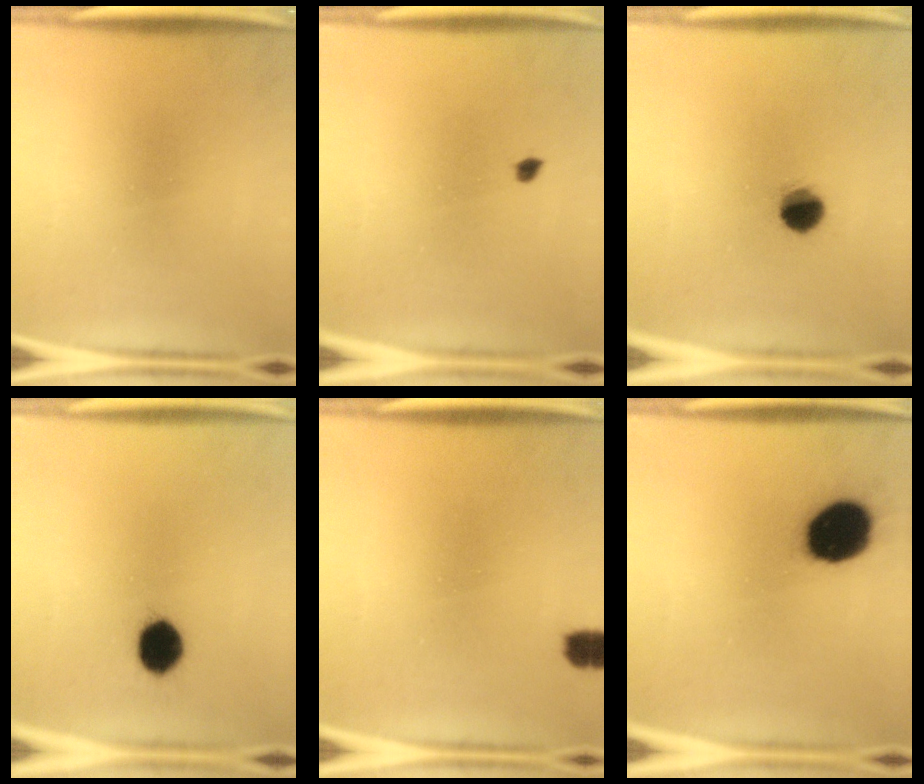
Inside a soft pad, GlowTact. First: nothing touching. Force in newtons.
{"total": 1.1}
{"total": 6.5}
{"total": 7.2}
{"total": 2.2}
{"total": 17.3}